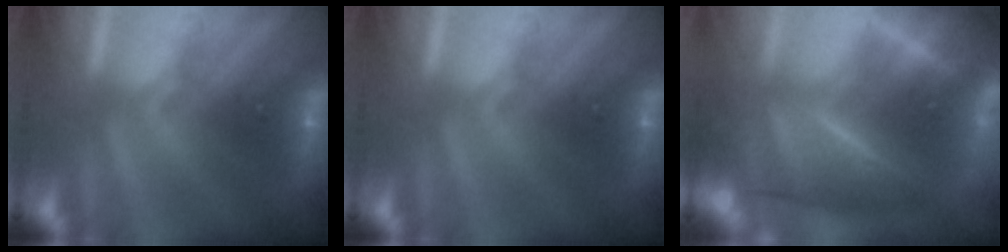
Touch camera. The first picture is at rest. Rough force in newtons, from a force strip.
{"total": 0.0}
{"total": 7.0}